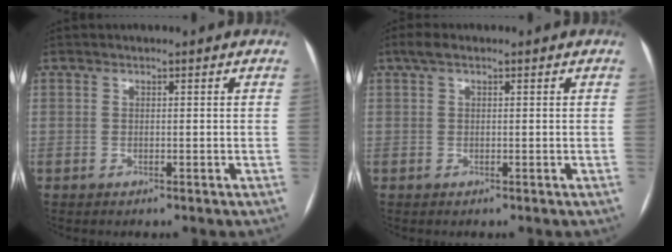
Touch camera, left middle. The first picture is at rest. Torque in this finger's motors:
{"motor_torque": [0.27, -0.29, 0.24, 0.05]}